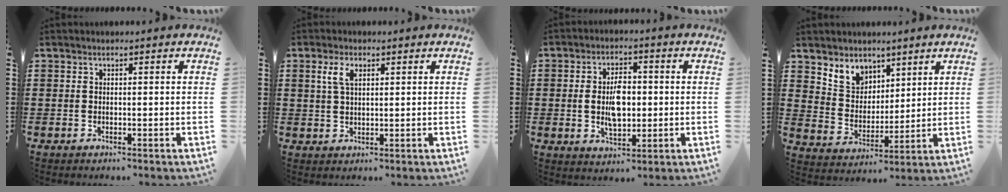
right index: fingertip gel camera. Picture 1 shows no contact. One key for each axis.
{"total": 3.5, "fx": 1.4, "fy": 1.6, "fz": 2.8, "tx": -0.061, "ty": 0.009, "tz": 0.024}
{"total": 6.5, "fx": -0.1, "fy": 3.7, "fz": 5.3, "tx": -0.093, "ty": 0.004, "tz": -0.007}
{"total": 6.4, "fx": 4.4, "fy": 4.5, "fz": 0.4, "tx": -0.043, "ty": -0.007, "tz": 0.083}